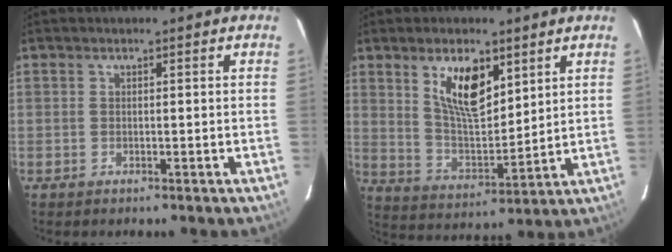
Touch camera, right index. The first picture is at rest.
{"total": 11.3, "force": [5.9, 4.7, 8.4], "torque": [-0.149, 0.002, 0.120]}